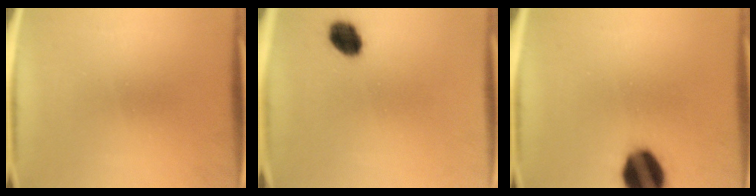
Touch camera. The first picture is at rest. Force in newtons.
{"total": 5.9}
{"total": 14.3}